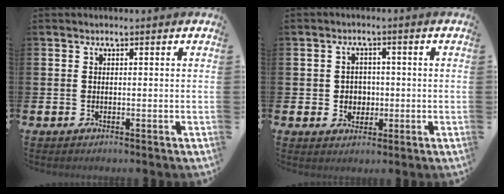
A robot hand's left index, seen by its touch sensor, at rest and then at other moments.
{"total": 2.9, "force": [0.2, 2.8, 0.8], "torque": [-0.005, 0.000, -0.007]}